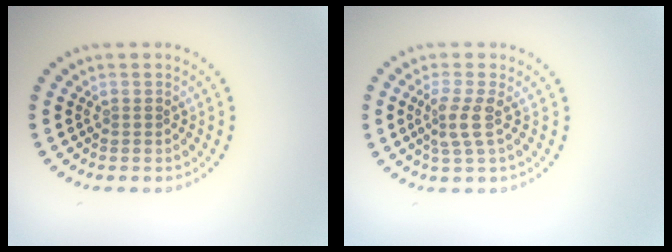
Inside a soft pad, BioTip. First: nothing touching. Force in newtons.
{"total": 2.4, "press": 1.7, "slide": 1.7}